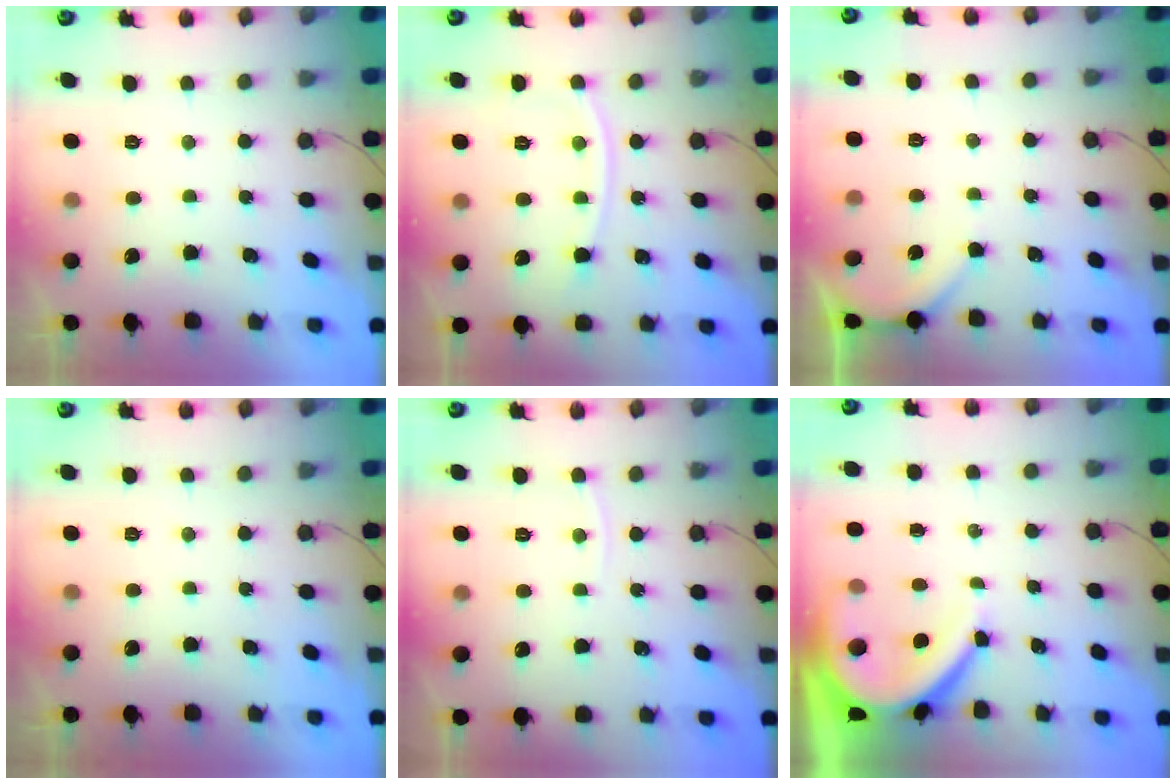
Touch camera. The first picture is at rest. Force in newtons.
{"total": 9.2, "press": 9.1, "slide": 1.2}
{"total": 2.2, "press": 2.2, "slide": 0.3}
{"total": 0.0}
{"total": 3.6, "press": 3.6, "slide": 0.4}
{"total": 9.3, "press": 9.3, "slide": 0.9}